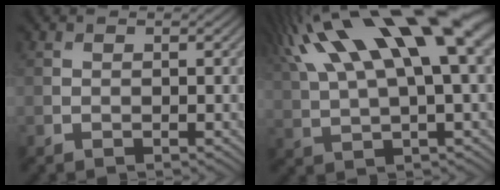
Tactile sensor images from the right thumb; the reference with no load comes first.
{"total": 17.7, "force": [8.6, 5.4, 14.5], "torque": [-0.309, 0.039, 0.158]}